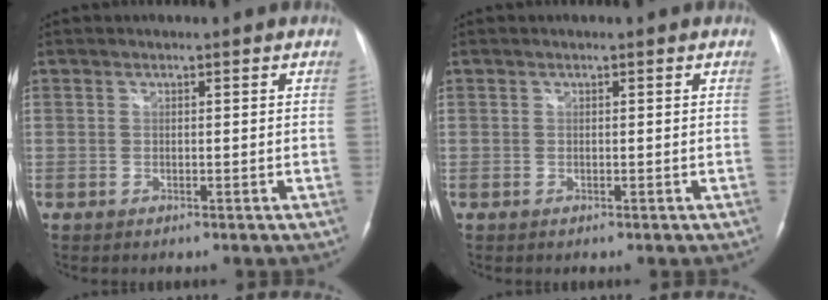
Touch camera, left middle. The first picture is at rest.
{"total": 0.0}